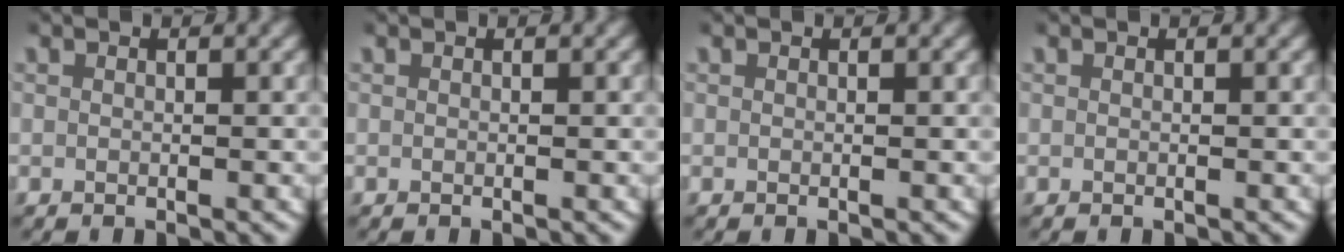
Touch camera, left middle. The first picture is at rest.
{"total": 0.0}
{"total": 0.0}
{"total": 0.0}